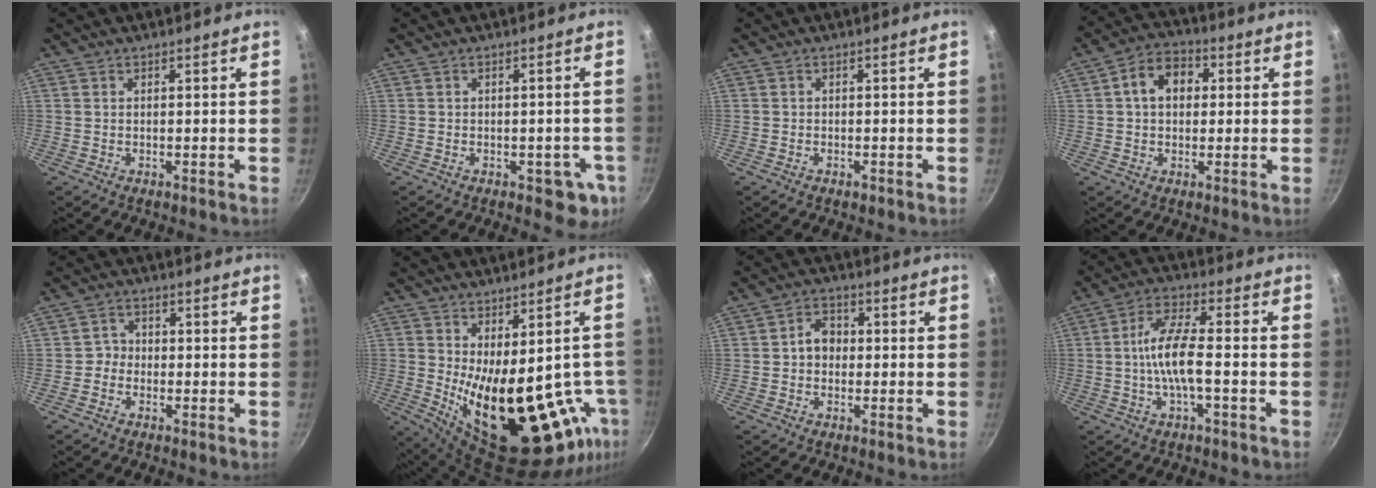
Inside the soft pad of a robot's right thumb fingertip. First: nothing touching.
{"total": 6.1, "force": [-2.1, 3.7, 4.4], "torque": [-0.020, 0.011, -0.018]}
{"total": 1.0, "force": [-0.7, 0.6, 0.5], "torque": [-0.013, 0.004, -0.011]}
{"total": 8.4, "force": [1.5, 6.2, 5.5], "torque": [-0.059, 0.019, 0.010]}
{"total": 2.4, "force": [-1.1, 2.0, 0.5], "torque": [0.009, 0.016, -0.024]}
{"total": 22.6, "force": [-4.3, 11.1, 19.2], "torque": [-0.233, -0.040, -0.027]}
{"total": 4.6, "force": [-0.2, 3.8, 2.6], "torque": [-0.014, 0.014, -0.010]}
{"total": 8.9, "force": [-1.7, 2.6, 8.3], "torque": [-0.162, 0.028, -0.043]}